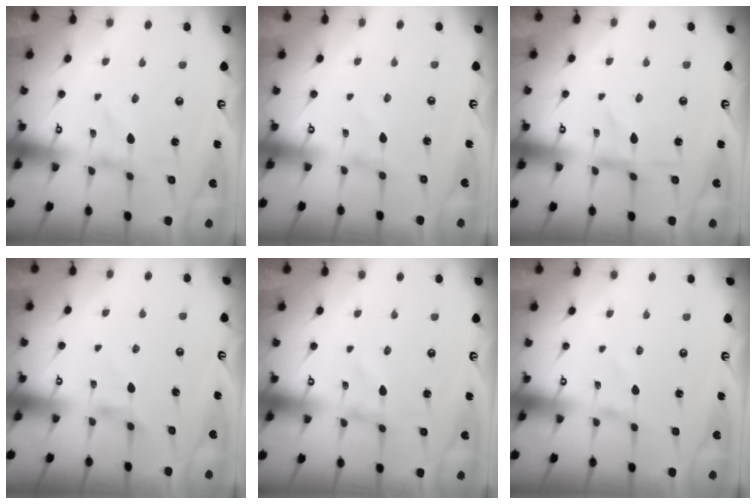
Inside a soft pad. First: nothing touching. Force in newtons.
{"total": 0.6, "press": 0.6, "slide": 0.1}
{"total": 1.5, "press": 1.4, "slide": 0.4}
{"total": 2.8, "press": 2.7, "slide": 0.5}
{"total": 0.9, "press": 0.9, "slide": 0.1}
{"total": 0.0}